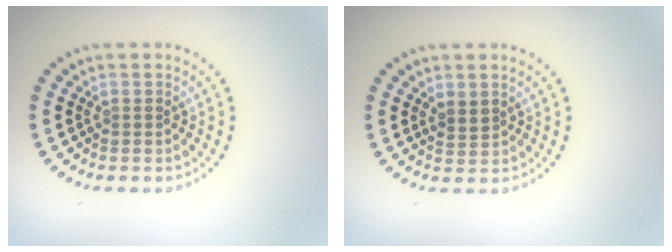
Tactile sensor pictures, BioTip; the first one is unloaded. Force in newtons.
{"total": 1.4, "press": 1.1, "slide": 0.8}